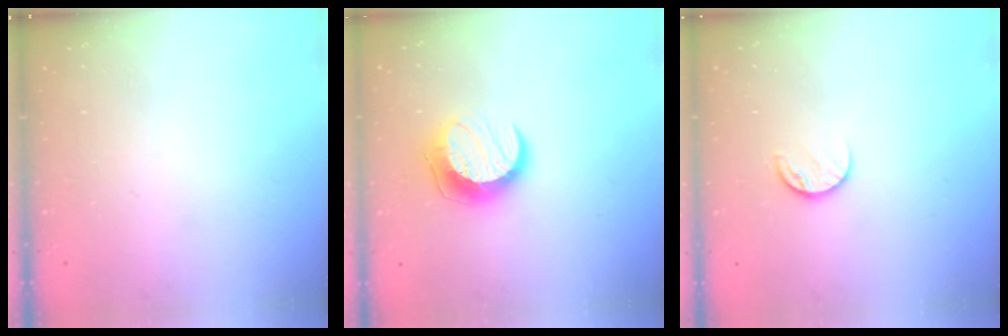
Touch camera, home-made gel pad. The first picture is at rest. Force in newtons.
{"total": 12.1, "press": 12.1, "slide": 0.7}
{"total": 7.9, "press": 7.8, "slide": 0.7}